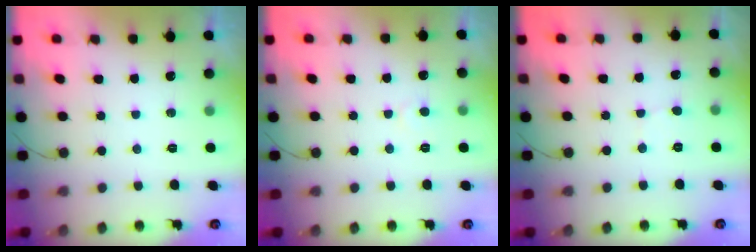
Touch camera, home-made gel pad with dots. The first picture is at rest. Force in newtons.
{"total": 3.7, "press": 3.7, "slide": 0.3}
{"total": 2.1, "press": 2.1, "slide": 0.2}